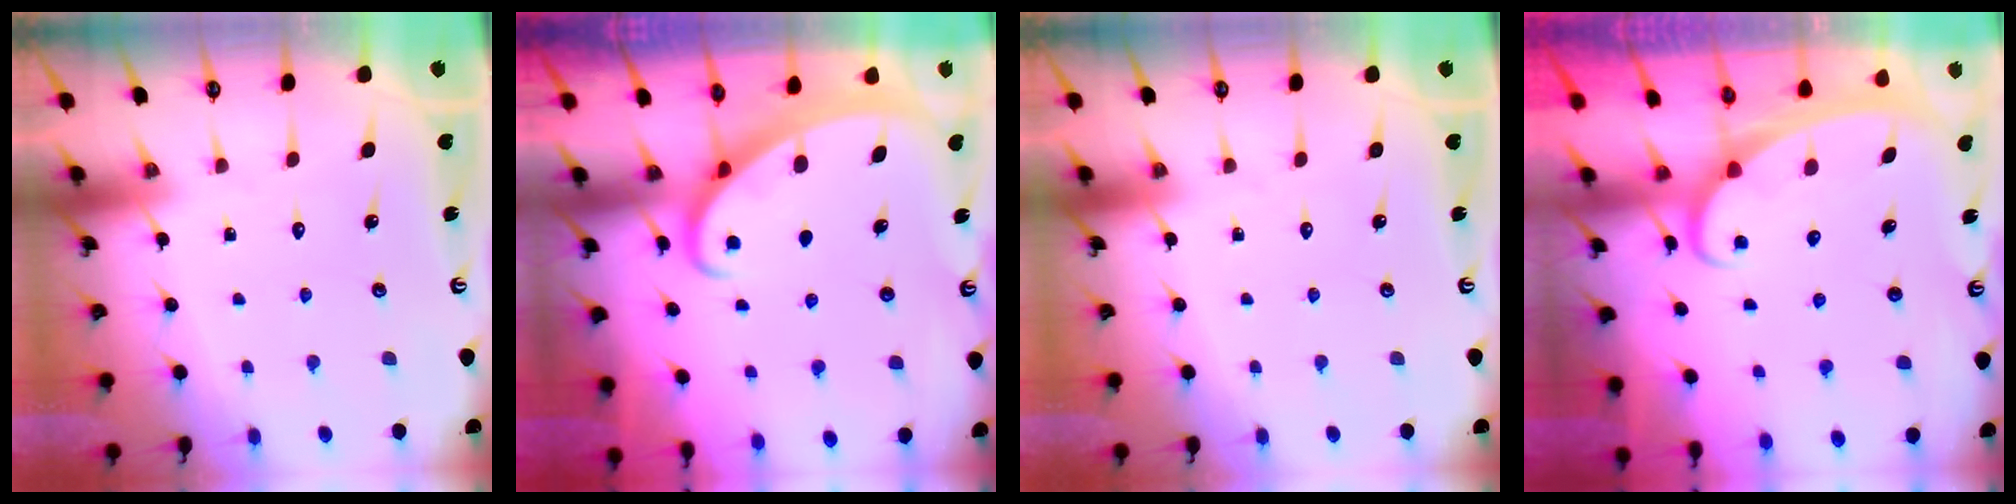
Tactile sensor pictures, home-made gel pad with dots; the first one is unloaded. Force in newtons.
{"total": 2.2, "press": 2.2, "slide": 0.2}
{"total": 0.0}
{"total": 2.4, "press": 2.3, "slide": 0.4}